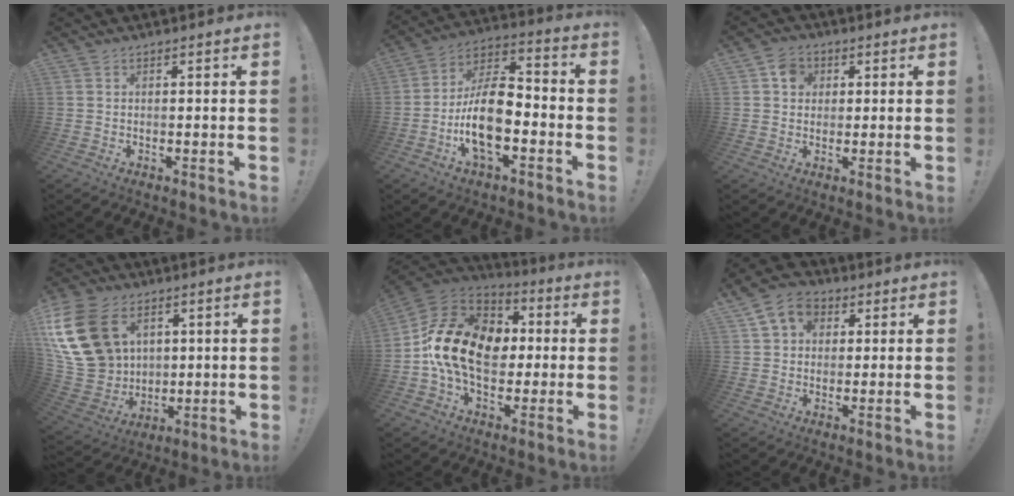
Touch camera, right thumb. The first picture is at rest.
{"total": 16.0, "force": [-4.9, 8.0, 13.0], "torque": [-0.252, 0.020, -0.082]}
{"total": 6.0, "force": [1.8, 5.2, 2.4], "torque": [-0.035, 0.007, 0.034]}
{"total": 22.4, "force": [8.1, 16.8, 12.4], "torque": [-0.257, -0.029, 0.161]}
{"total": 19.1, "force": [0.3, 14.1, 12.9], "torque": [-0.214, 0.025, 0.016]}
{"total": 10.7, "force": [4.6, 8.5, 4.7], "torque": [-0.072, -0.012, 0.091]}